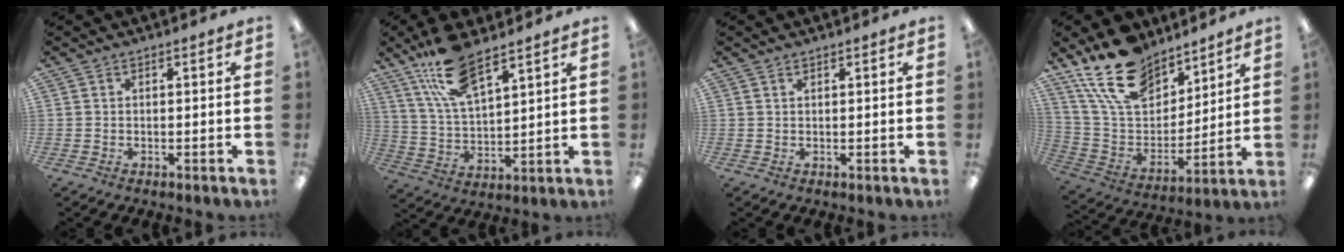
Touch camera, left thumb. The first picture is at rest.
{"total": 15.0, "force": [10.4, 5.4, 9.4], "torque": [-0.187, -0.031, 0.187]}
{"total": 0.7, "force": [0.6, 0.3, 0.4], "torque": [-0.009, 0.001, 0.010]}
{"total": 19.1, "force": [14.1, 10.0, 8.3], "torque": [-0.175, -0.075, 0.262]}